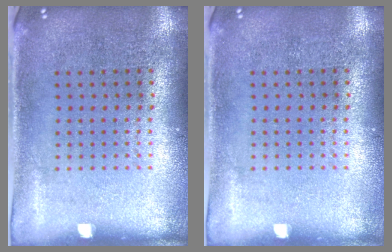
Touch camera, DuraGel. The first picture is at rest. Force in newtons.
{"total": 0.0}